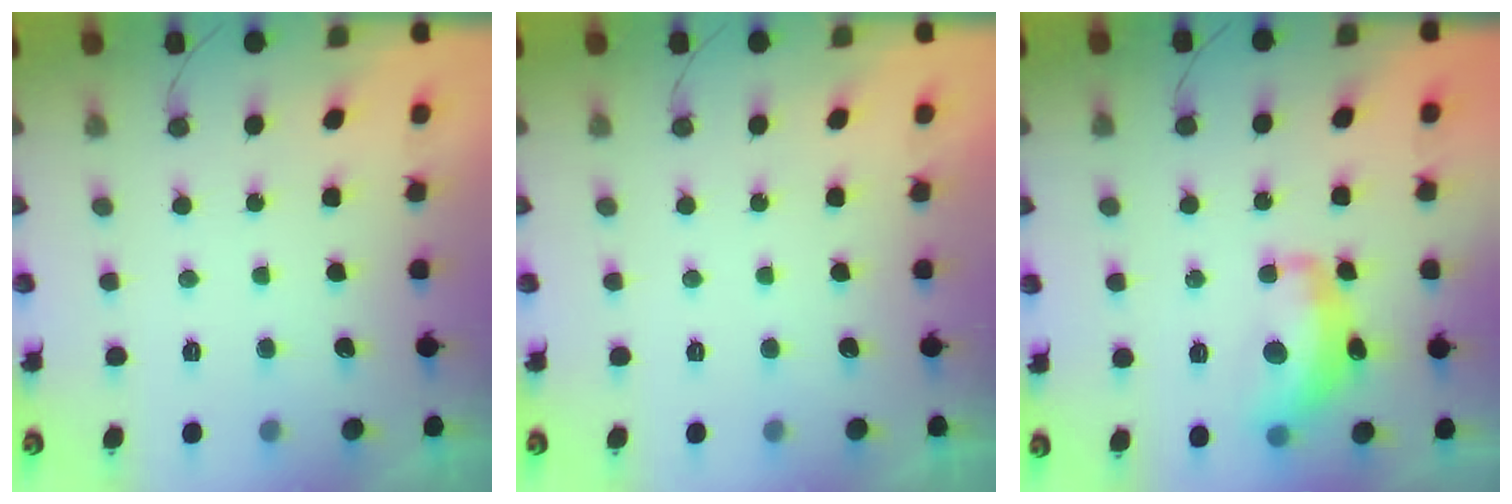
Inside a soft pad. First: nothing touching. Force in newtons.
{"total": 0.0}
{"total": 13.4, "press": 13.4, "slide": 0.8}